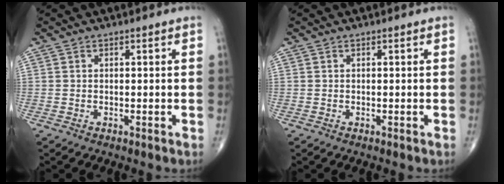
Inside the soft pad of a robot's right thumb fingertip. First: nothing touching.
{"total": 0.0}